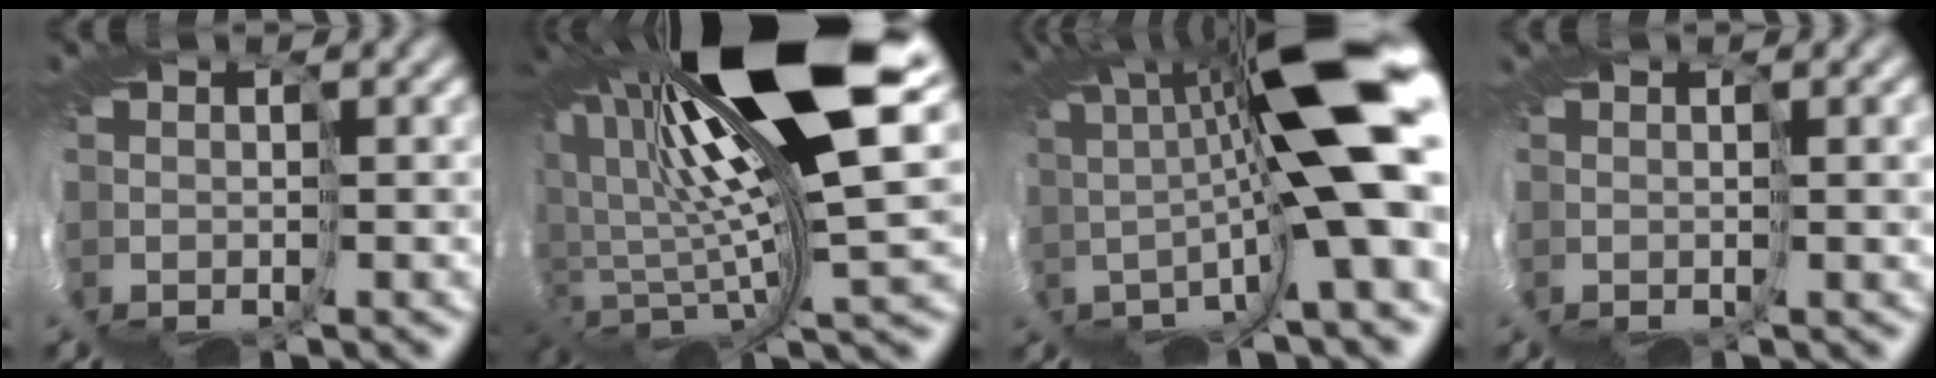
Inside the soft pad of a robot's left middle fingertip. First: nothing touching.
{"total": 16.5, "force": [7.2, 3.7, 14.3], "torque": [-0.255, -0.010, 0.136]}
{"total": 12.5, "force": [2.6, 1.2, 12.2], "torque": [-0.201, 0.019, 0.038]}
{"total": 1.2, "force": [0.6, -0.3, 0.9], "torque": [-0.011, 0.005, 0.007]}